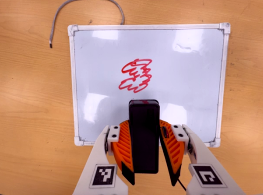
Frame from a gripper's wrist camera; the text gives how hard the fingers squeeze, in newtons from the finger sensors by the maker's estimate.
{"total": 8.5, "left": 6.5, "right": 10.4}